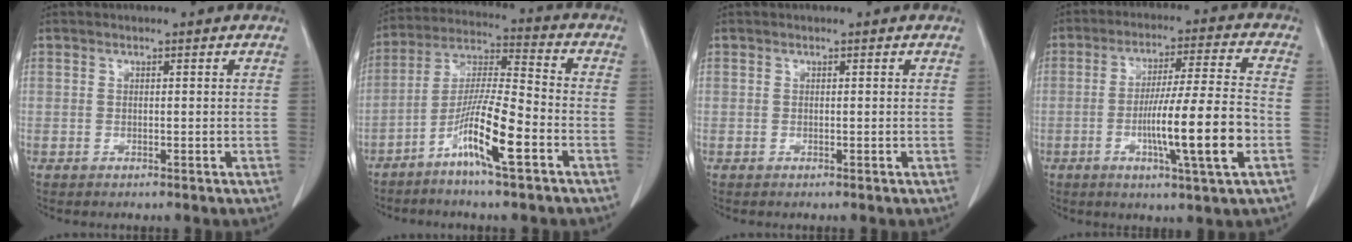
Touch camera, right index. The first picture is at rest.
{"total": 11.1, "force": [-5.5, 0.4, 9.6], "torque": [-0.185, 0.001, -0.106]}
{"total": 0.0}
{"total": 13.0, "force": [-3.7, -0.4, 12.5], "torque": [-0.213, -0.006, -0.065]}